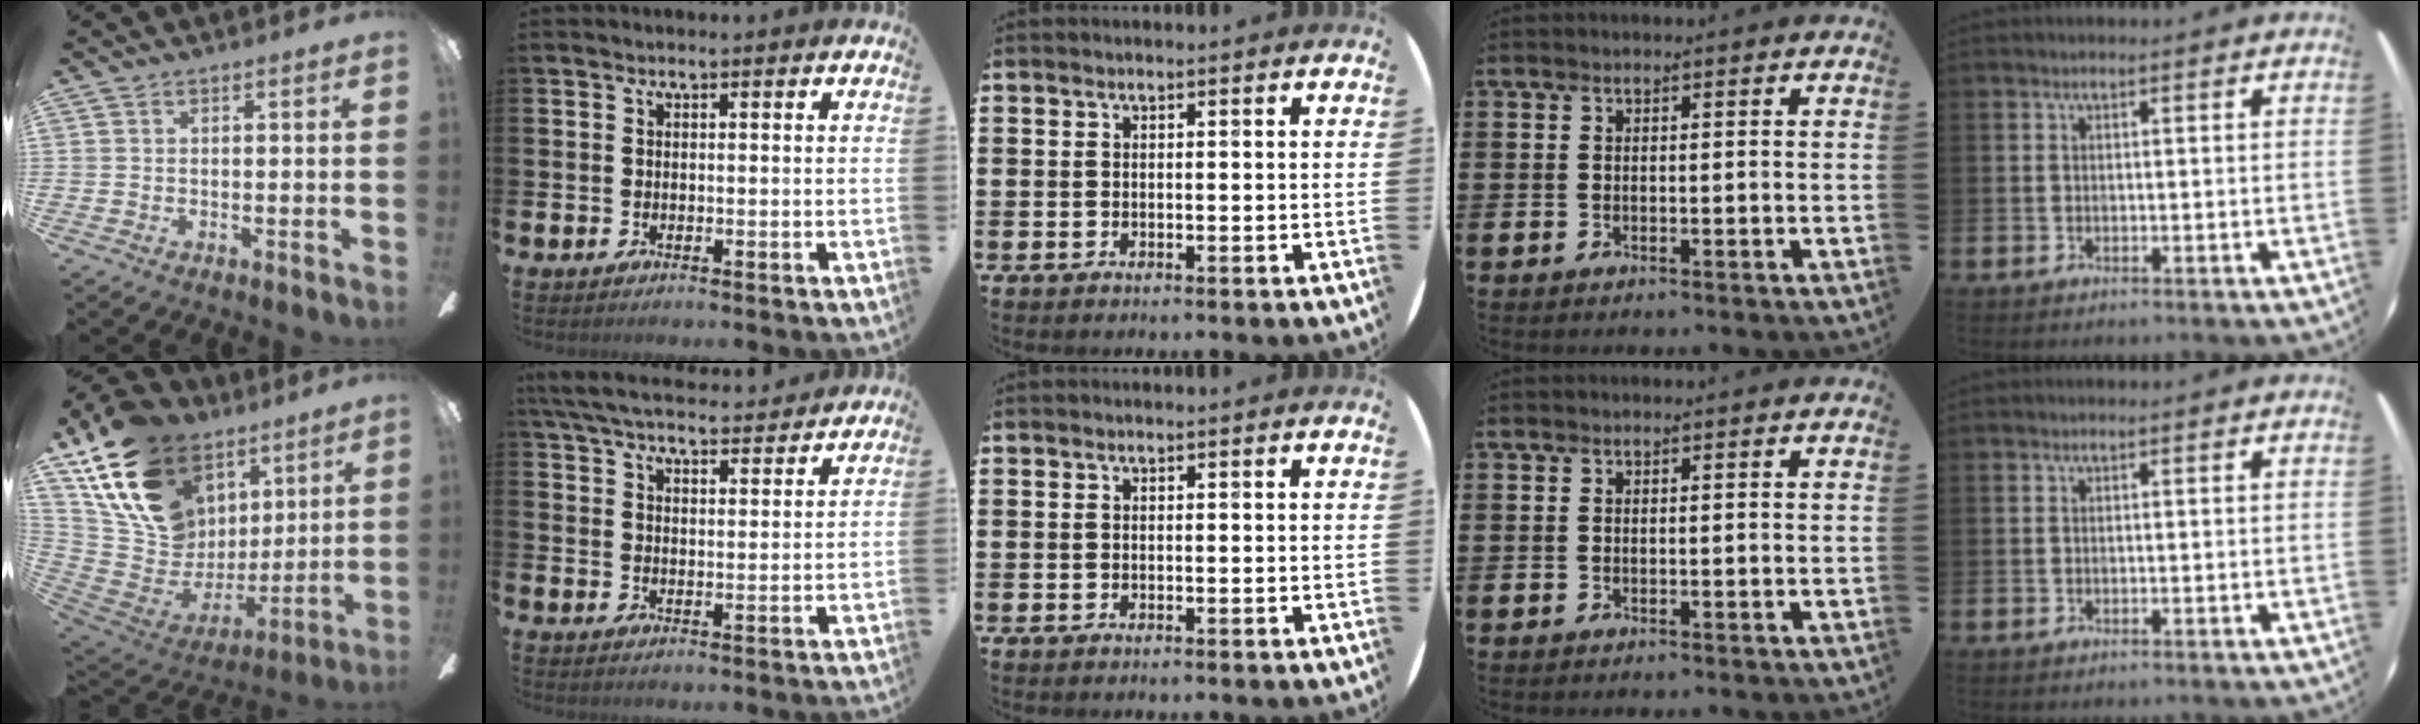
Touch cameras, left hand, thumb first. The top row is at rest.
{"thumb": {"total": 21.0, "force": [12.4, 14.0, 9.6], "torque": [-0.202, -0.065, 0.244]}, "index": {"total": 6.4, "force": [6.1, 1.0, 1.5], "torque": [-0.048, -0.039, 0.107]}}